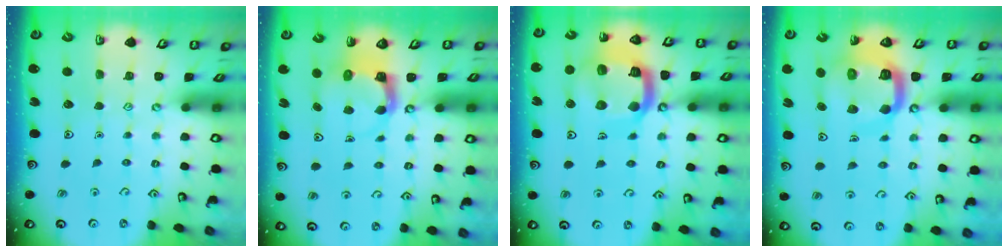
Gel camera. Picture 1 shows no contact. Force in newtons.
{"total": 4.0, "press": 4.0, "slide": 0.3}
{"total": 18.4, "press": 18.3, "slide": 1.9}
{"total": 13.4, "press": 13.3, "slide": 1.6}